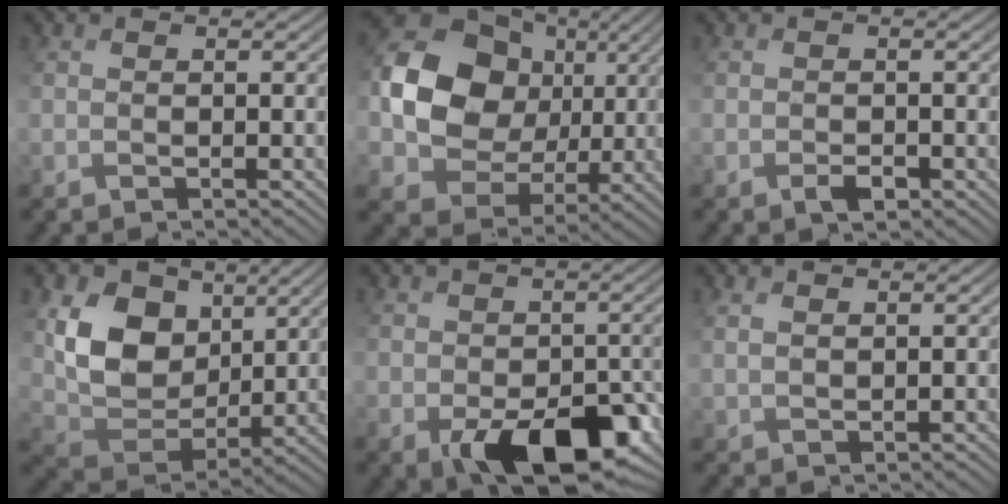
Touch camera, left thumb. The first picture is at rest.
{"total": 16.5, "force": [3.6, 13.6, 8.6], "torque": [-0.225, 0.025, 0.076]}
{"total": 0.9, "force": [-0.4, 0.5, 0.6], "torque": [-0.008, 0.004, -0.005]}
{"total": 10.9, "force": [4.6, 8.1, 5.8], "torque": [-0.136, 0.000, 0.085]}
{"total": 10.1, "force": [-4.3, 6.1, 6.7], "torque": [-0.111, -0.033, -0.045]}
{"total": 1.8, "force": [1.8, 0.1, -0.3], "torque": [0.000, 0.005, 0.039]}